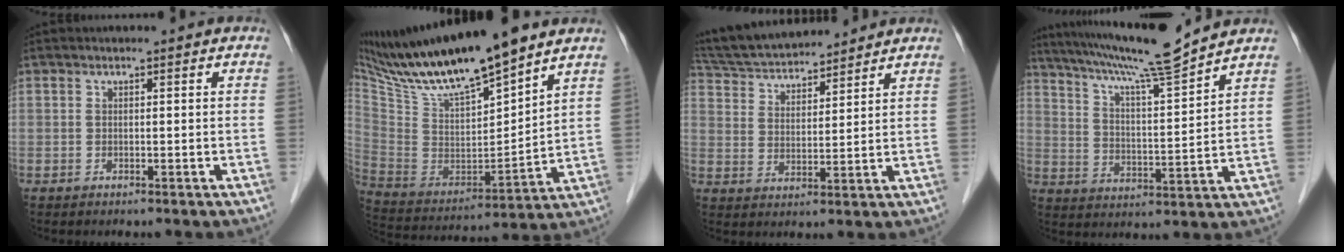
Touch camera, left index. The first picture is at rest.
{"total": 19.9, "force": [16.3, 1.9, 11.2], "torque": [-0.206, -0.004, 0.306]}
{"total": 14.9, "force": [13.7, 3.0, 5.1], "torque": [-0.098, 0.033, 0.240]}
{"total": 13.9, "force": [12.2, -1.4, 6.3], "torque": [-0.119, 0.000, 0.202]}